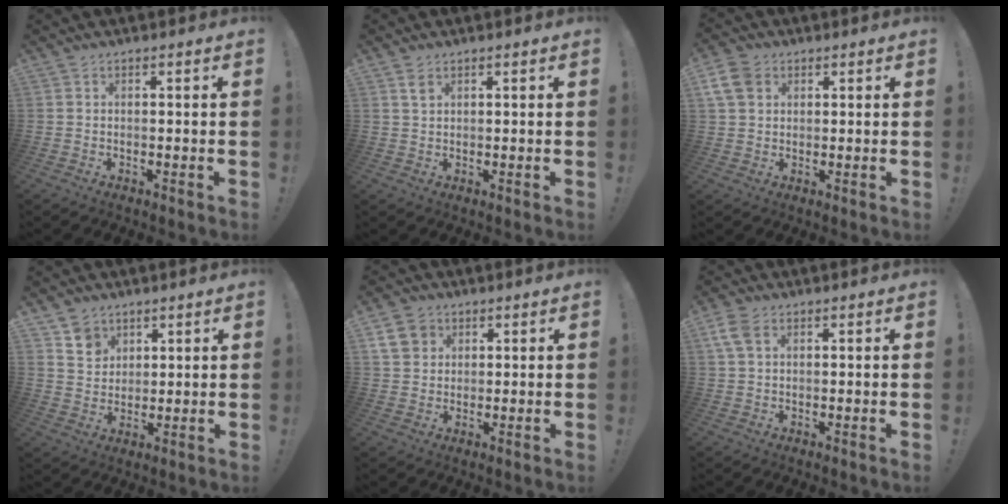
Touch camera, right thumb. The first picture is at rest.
{"total": 2.2, "force": [1.3, 1.1, 1.4], "torque": [-0.018, -0.007, 0.022]}
{"total": 7.7, "force": [2.9, 5.8, 4.1], "torque": [-0.089, -0.001, 0.058]}
{"total": 6.8, "force": [4.2, 5.2, 1.1], "torque": [-0.009, -0.030, 0.081]}
{"total": 7.7, "force": [3.5, 6.1, 3.1], "torque": [-0.048, -0.007, 0.073]}
{"total": 5.2, "force": [2.0, 3.2, 3.6], "torque": [-0.076, 0.003, 0.040]}